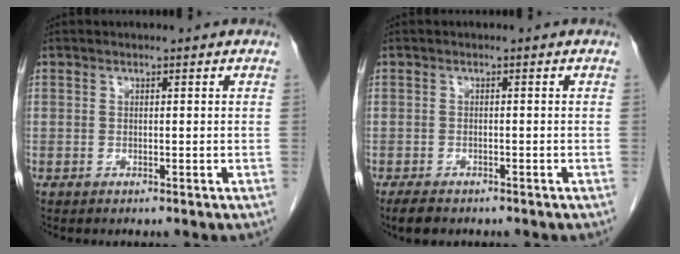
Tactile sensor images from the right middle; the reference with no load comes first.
{"total": 3.1, "force": [-2.4, 1.2, 1.5], "torque": [-0.029, -0.005, -0.034]}